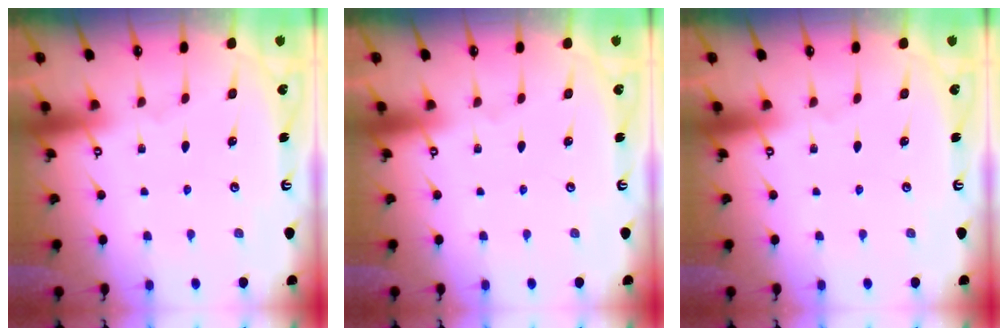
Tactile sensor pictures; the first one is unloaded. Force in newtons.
{"total": 0.0}
{"total": 0.0}